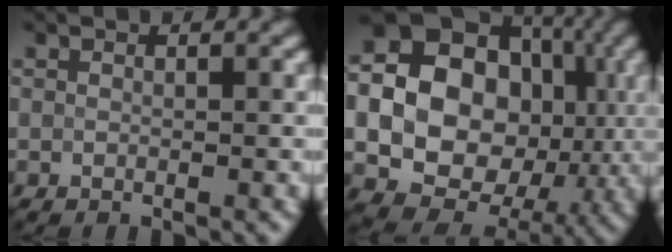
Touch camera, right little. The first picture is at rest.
{"total": 20.5, "force": [1.0, 17.8, 10.2], "torque": [-0.201, 0.013, -0.005]}